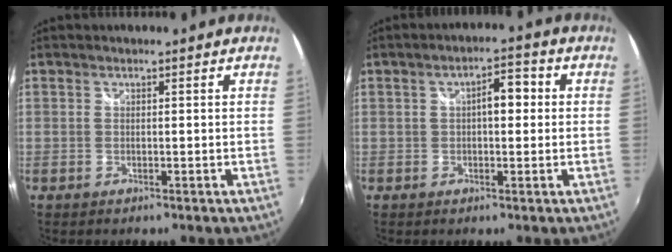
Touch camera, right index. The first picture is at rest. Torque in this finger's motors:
{"motor_torque": [0.43, 0.33, 0.10, 0.04]}